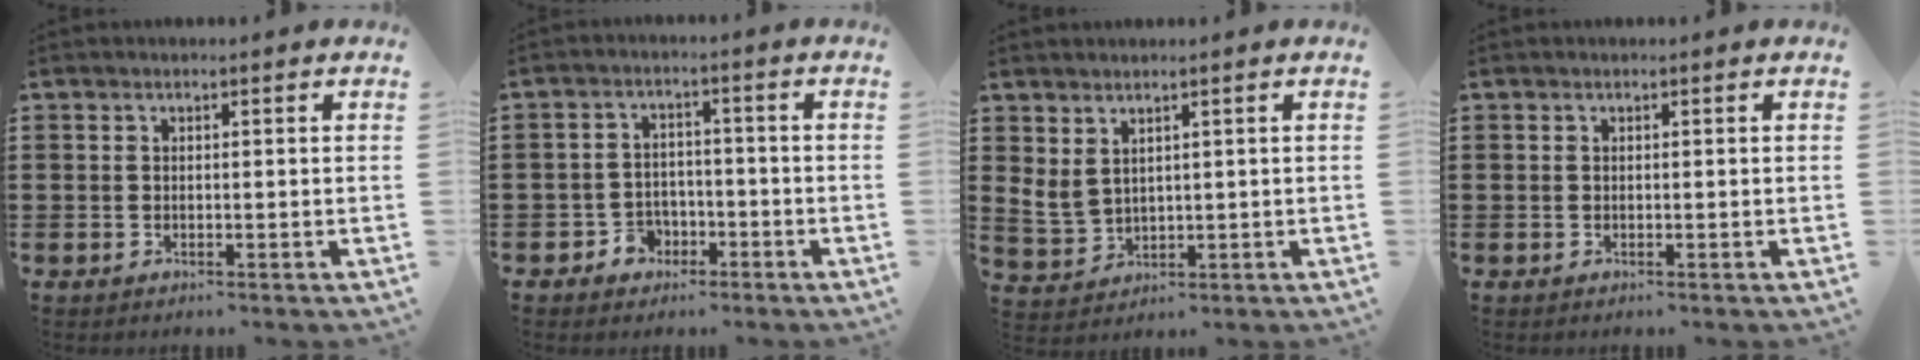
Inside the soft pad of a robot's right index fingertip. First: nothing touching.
{"total": 3.6, "force": [-2.1, 2.8, 0.7], "torque": [-0.023, 0.008, -0.043]}
{"total": 2.6, "force": [1.7, 1.5, 1.2], "torque": [-0.040, 0.003, 0.031]}
{"total": 0.0}